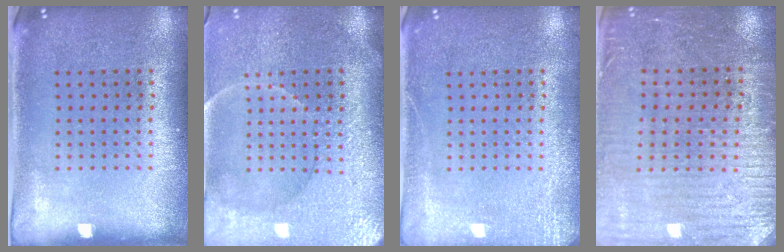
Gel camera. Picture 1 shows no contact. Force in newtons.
{"total": 3.8, "press": 3.5, "slide": 1.5}
{"total": 2.5, "press": 2.4, "slide": 0.3}
{"total": 3.1, "press": 3.0, "slide": 1.0}